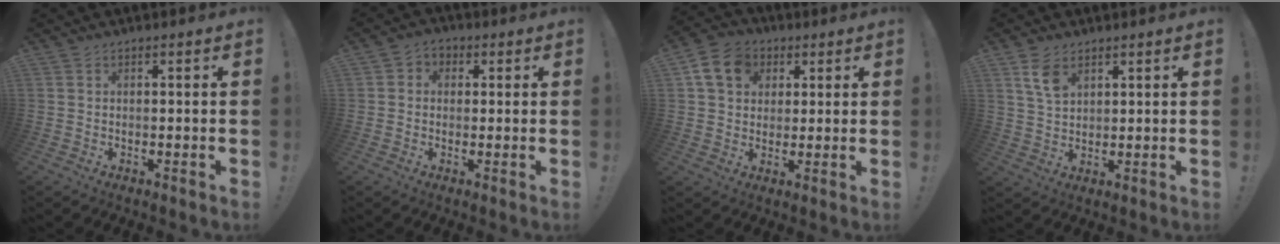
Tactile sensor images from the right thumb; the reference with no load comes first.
{"total": 3.5, "force": [-0.3, 3.2, 1.5], "torque": [-0.020, 0.008, -0.005]}
{"total": 11.5, "force": [4.2, 9.3, 5.2], "torque": [-0.078, -0.006, 0.086]}
{"total": 6.3, "force": [3.4, 3.6, 3.8], "torque": [-0.073, -0.012, 0.067]}